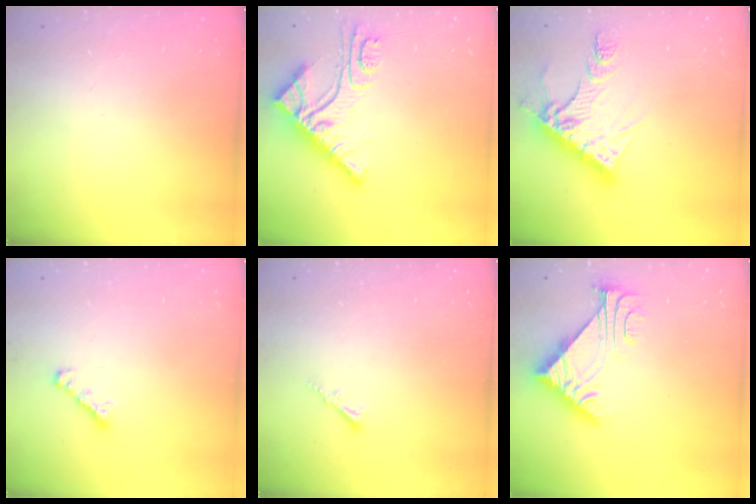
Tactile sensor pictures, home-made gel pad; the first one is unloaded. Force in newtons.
{"total": 11.8, "press": 11.7, "slide": 0.9}
{"total": 13.5, "press": 13.4, "slide": 1.2}
{"total": 1.6, "press": 1.4, "slide": 0.6}
{"total": 1.7, "press": 1.6, "slide": 0.5}
{"total": 7.0, "press": 7.0, "slide": 0.3}